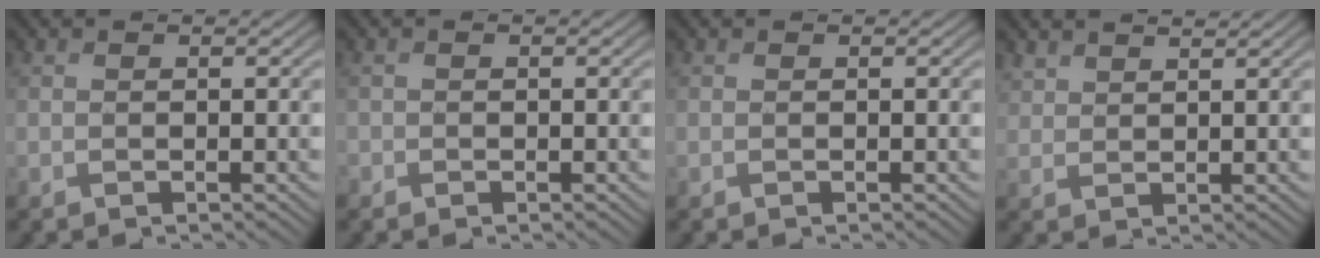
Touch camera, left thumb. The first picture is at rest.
{"total": 0.6, "force": [-0.4, 0.5, 0.0], "torque": [0.001, -0.004, -0.008]}
{"total": 0.0}
{"total": 2.7, "force": [2.5, 0.9, 0.8], "torque": [-0.019, 0.004, 0.056]}